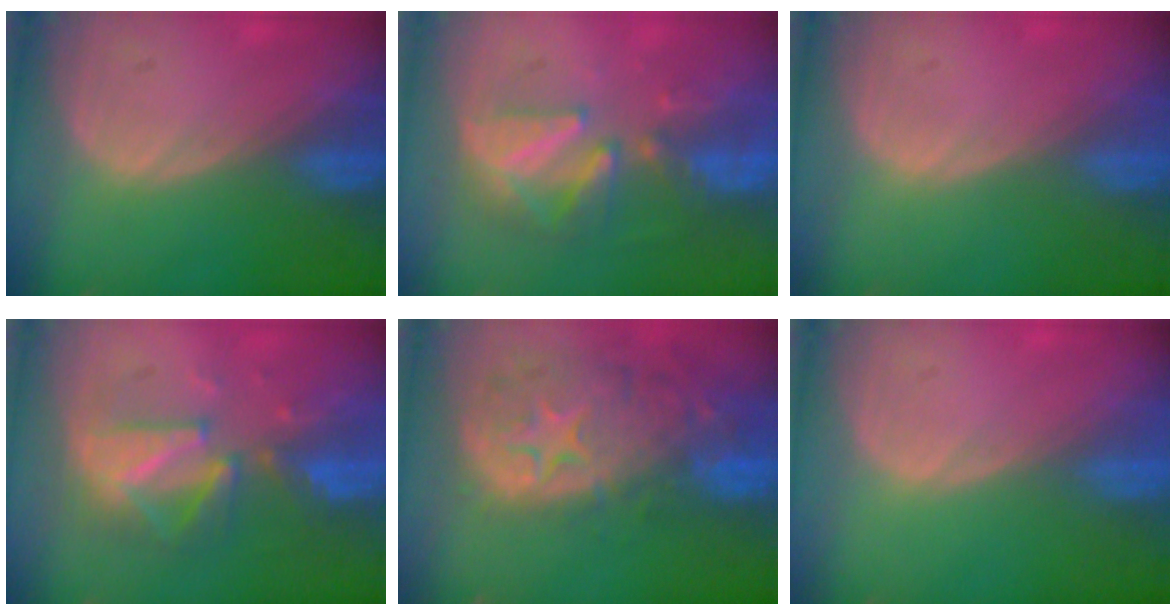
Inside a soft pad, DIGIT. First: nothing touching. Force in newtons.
{"total": 8.1, "press": 7.9, "slide": 2.0}
{"total": 0.0}
{"total": 8.0, "press": 8.0, "slide": 0.6}
{"total": 14.0, "press": 11.2, "slide": 8.3}
{"total": 0.0}